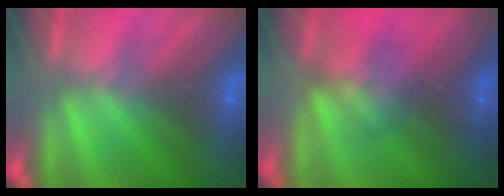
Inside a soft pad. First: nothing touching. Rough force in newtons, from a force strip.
{"total": 2.9}